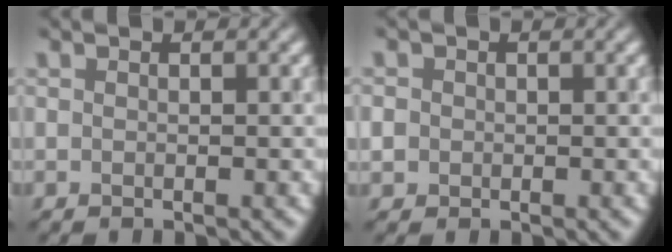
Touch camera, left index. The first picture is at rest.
{"total": 2.1, "force": [0.2, 2.0, 0.7], "torque": [-0.002, 0.009, -0.004]}